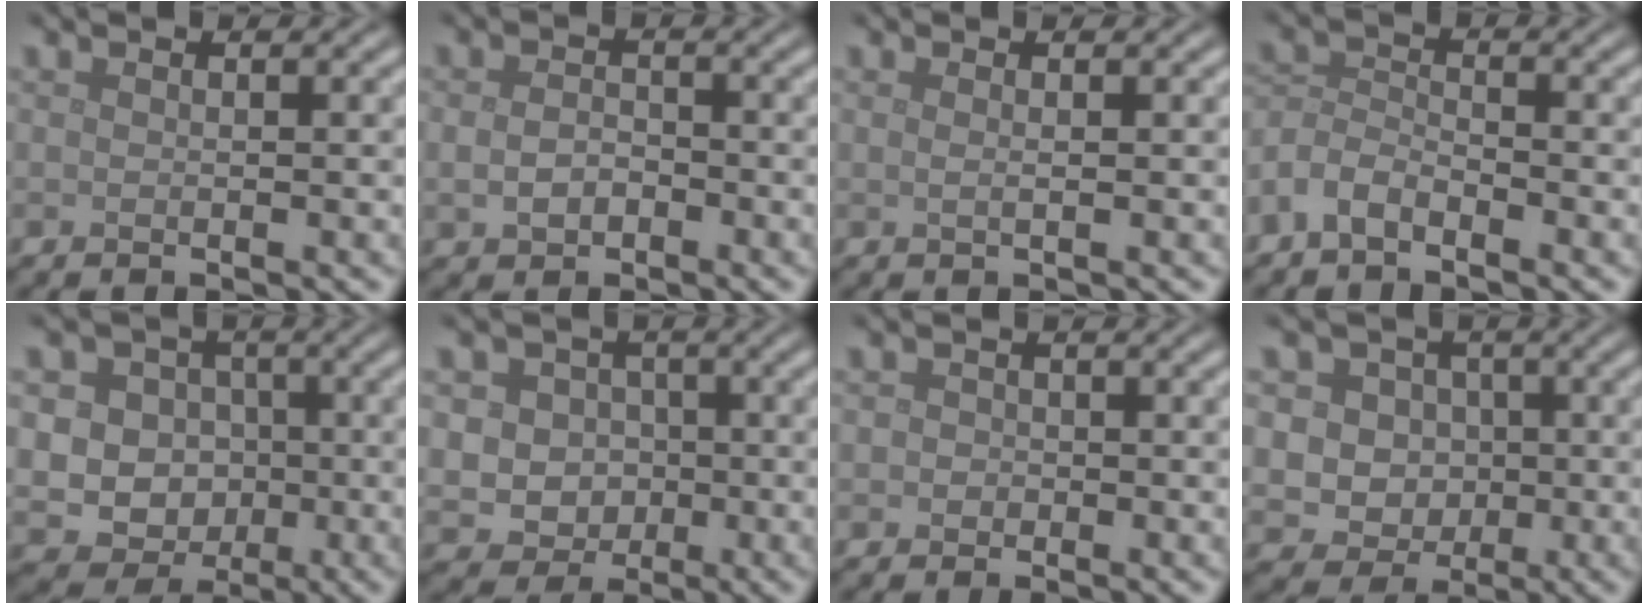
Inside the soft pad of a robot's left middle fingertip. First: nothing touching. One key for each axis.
{"total": 2.0, "fx": -0.6, "fy": 1.5, "fz": 1.2, "tx": -0.027, "ty": -0.002, "tz": -0.013}
{"total": 0.9, "fx": 0.2, "fy": 0.4, "fz": 0.8, "tx": -0.010, "ty": -0.001, "tz": -0.001}
{"total": 3.2, "fx": -2.3, "fy": 1.6, "fz": 1.6, "tx": -0.034, "ty": 0.005, "tz": -0.057}
{"total": 9.1, "fx": -0.1, "fy": 8.4, "fz": 3.6, "tx": -0.063, "ty": 0.028, "tz": -0.033}
{"total": 5.2, "fx": 0.2, "fy": 4.7, "fz": 2.1, "tx": -0.021, "ty": 0.020, "tz": -0.014}
{"total": 1.0, "fx": -0.1, "fy": 1.0, "fz": 0.3, "tx": 0.003, "ty": -0.002, "tz": -0.006}
{"total": 6.4, "fx": 1.1, "fy": 5.7, "fz": 2.6, "tx": -0.036, "ty": 0.022, "tz": 0.003}